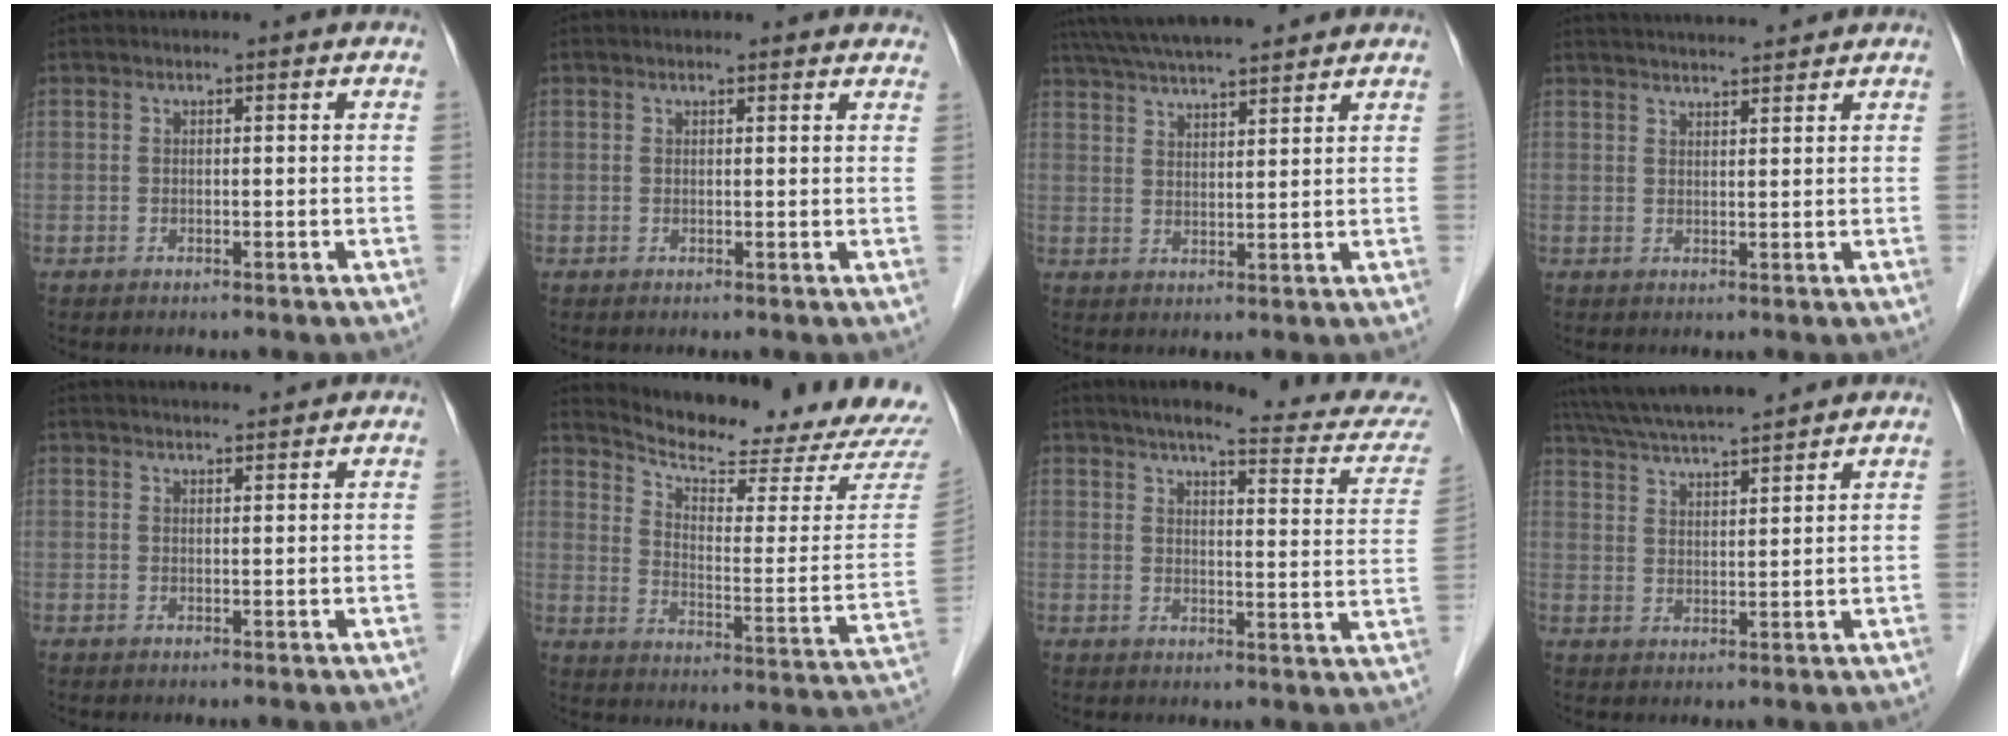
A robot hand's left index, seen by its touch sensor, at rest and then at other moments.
{"total": 4.8, "force": [4.4, 1.1, 1.3], "torque": [-0.009, 0.014, 0.037]}
{"total": 14.4, "force": [12.8, 1.7, 6.4], "torque": [-0.113, 0.039, 0.201]}
{"total": 9.1, "force": [8.6, 0.6, 3.0], "torque": [-0.050, 0.028, 0.123]}
{"total": 6.1, "force": [5.8, 0.5, 2.0], "torque": [-0.028, 0.028, 0.077]}
{"total": 21.6, "force": [20.9, 1.1, 5.4], "torque": [-0.091, -0.108, 0.262]}
{"total": 17.9, "force": [16.2, 1.6, 7.4], "torque": [-0.084, -0.036, 0.189]}
{"total": 12.9, "force": [11.6, 0.7, 5.5], "torque": [-0.104, 0.031, 0.189]}